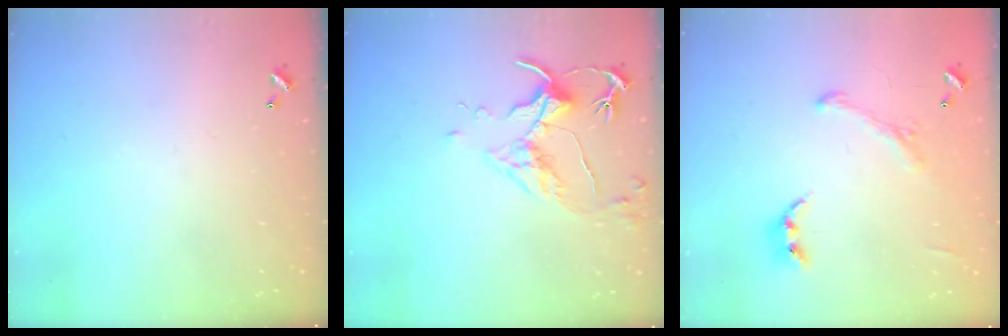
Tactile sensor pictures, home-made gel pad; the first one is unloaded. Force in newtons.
{"total": 5.8, "press": 5.6, "slide": 1.3}
{"total": 0.5, "press": 0.0, "slide": 0.5}